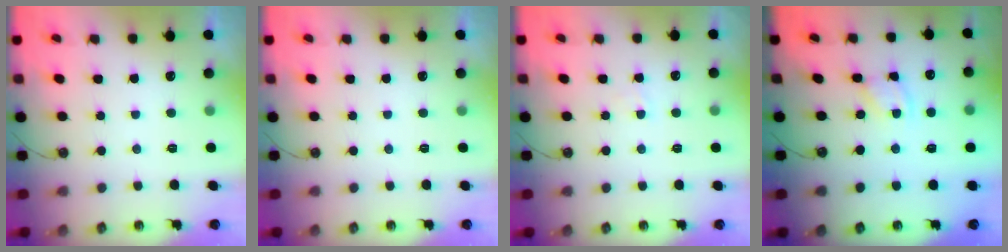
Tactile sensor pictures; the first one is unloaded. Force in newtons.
{"total": 0.0}
{"total": 2.7, "press": 2.7, "slide": 0.4}
{"total": 1.9, "press": 1.9, "slide": 0.3}